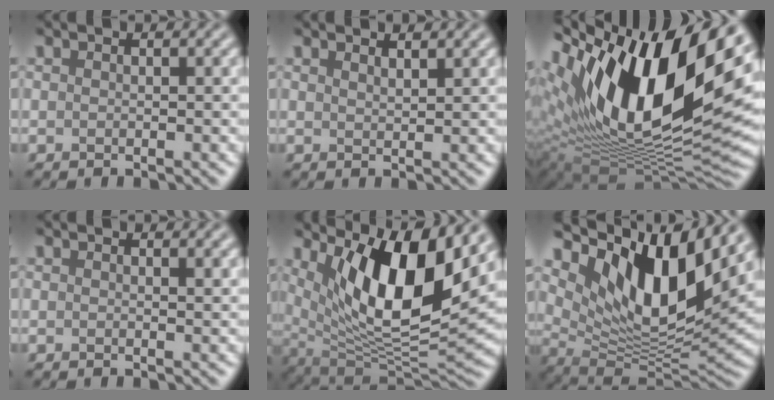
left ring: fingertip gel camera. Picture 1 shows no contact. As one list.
[{"total": 1.2, "force": [1.1, 0.2, 0.4], "torque": [-0.001, 0.002, 0.017]}, {"total": 17.8, "force": [6.4, 7.8, 14.7], "torque": [-0.268, 0.009, 0.107]}, {"total": 0.6, "force": [0.4, 0.1, 0.4], "torque": [-0.004, -0.001, 0.005]}, {"total": 11.6, "force": [4.6, 3.8, 10.0], "torque": [-0.159, -0.018, 0.088]}, {"total": 12.1, "force": [6.0, 4.5, 9.4], "torque": [-0.156, -0.011, 0.115]}]